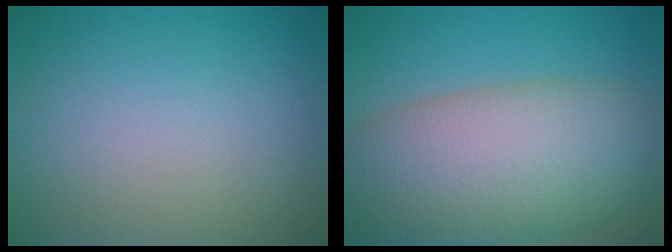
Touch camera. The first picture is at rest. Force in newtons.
{"total": 12.3, "press": 12.3, "slide": 0.7}